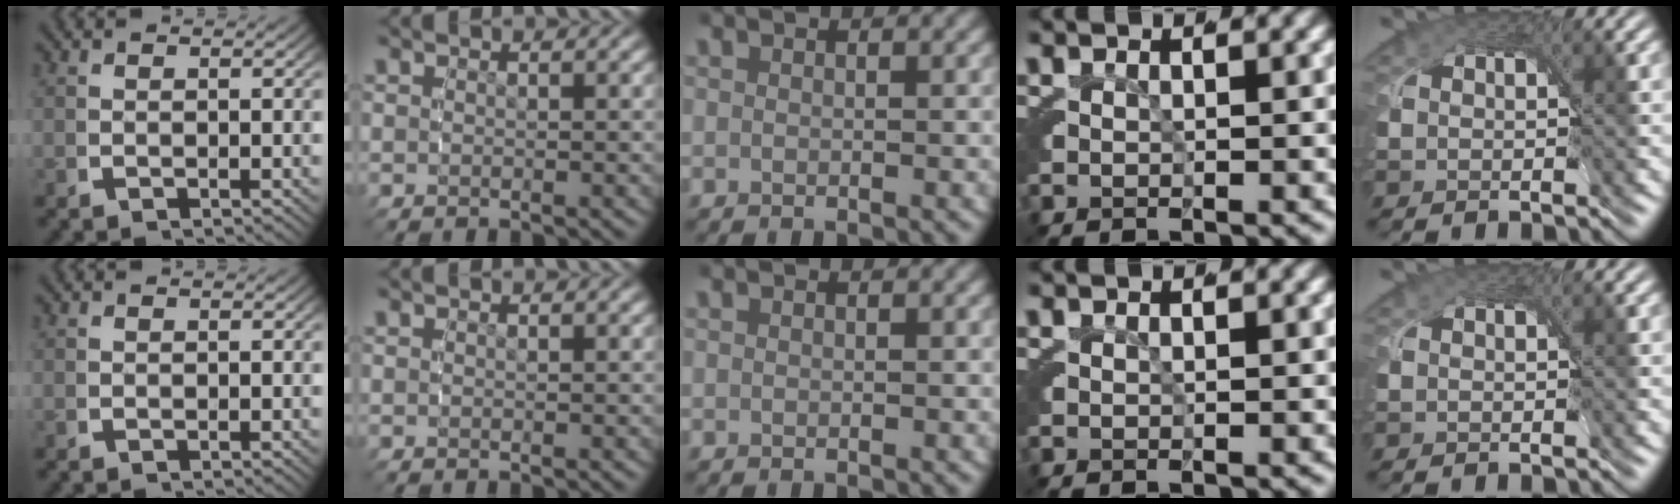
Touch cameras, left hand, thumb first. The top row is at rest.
{}